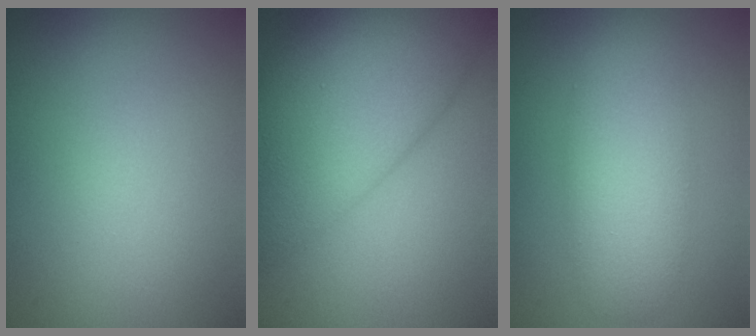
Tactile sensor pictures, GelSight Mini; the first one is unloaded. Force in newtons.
{"total": 11.5, "press": 11.5, "slide": 0.3}
{"total": 4.7, "press": 4.7, "slide": 0.1}